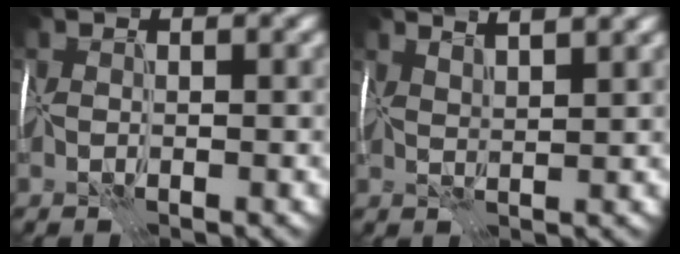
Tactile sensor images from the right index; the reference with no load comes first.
{"total": 3.5, "force": [2.9, 0.5, 2.0], "torque": [-0.016, 0.015, 0.024]}